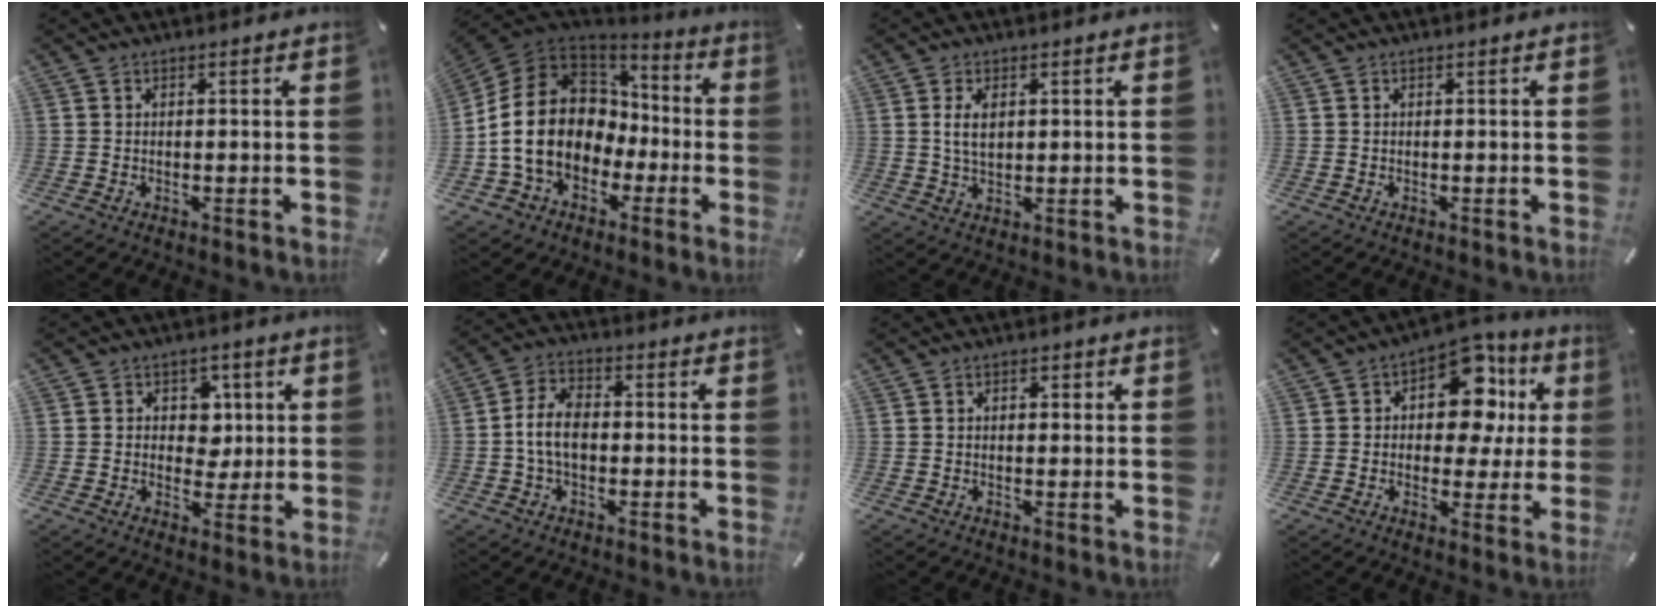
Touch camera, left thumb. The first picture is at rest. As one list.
[{"total": 18.0, "force": [-2.0, 14.8, 10.0], "torque": [-0.210, 0.019, -0.028]}, {"total": 4.5, "force": [1.1, 2.5, 3.6], "torque": [-0.084, -0.005, 0.011]}, {"total": 0.0}, {"total": 7.0, "force": [1.1, 6.3, 2.9], "torque": [-0.044, 0.003, 0.018]}, {"total": 8.0, "force": [-1.1, 5.1, 6.1], "torque": [-0.131, 0.010, -0.023]}, {"total": 1.3, "force": [0.1, 0.9, 0.9], "torque": [-0.018, 0.006, 0.000]}, {"total": 14.2, "force": [4.7, 9.2, 9.8], "torque": [-0.131, -0.027, 0.081]}]